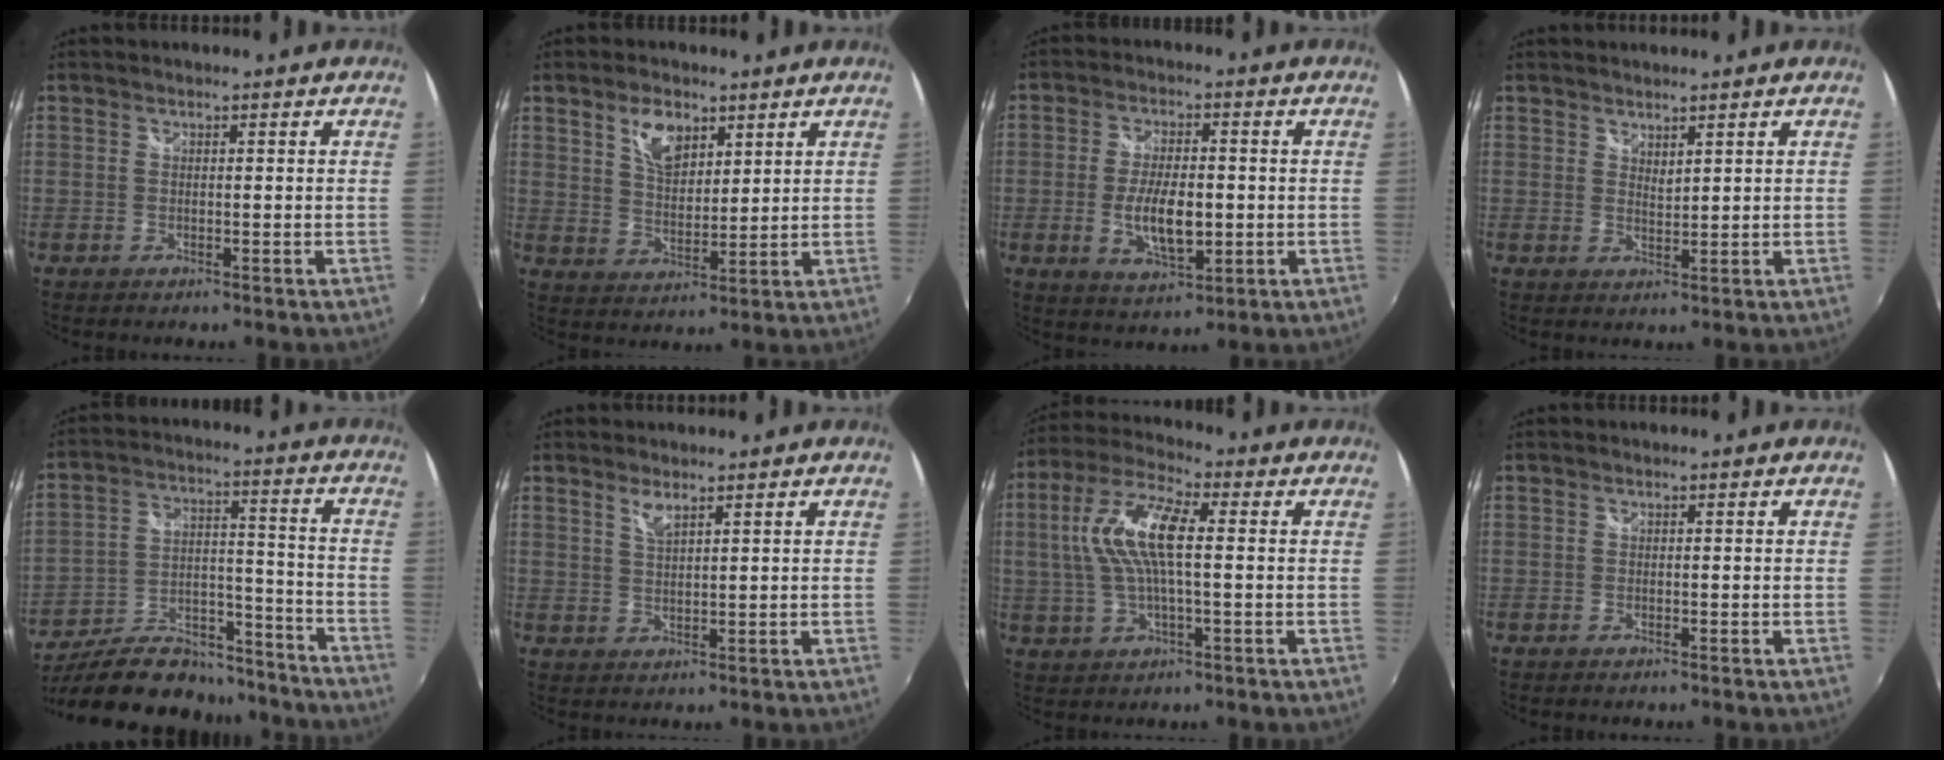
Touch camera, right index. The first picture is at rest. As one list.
[{"total": 7.2, "force": [4.0, 3.8, 4.6], "torque": [-0.078, 0.008, 0.074]}, {"total": 9.2, "force": [-1.4, 3.9, 8.2], "torque": [-0.156, -0.008, -0.020]}, {"total": 1.9, "force": [1.7, 0.6, 0.7], "torque": [-0.010, 0.000, 0.029]}, {"total": 23.7, "force": [-19.3, 9.8, 9.6], "torque": [-0.184, 0.032, -0.271]}, {"total": 2.5, "force": [1.8, 0.5, 1.7], "torque": [-0.030, -0.001, 0.030]}, {"total": 11.9, "force": [1.3, 3.6, 11.3], "torque": [-0.224, 0.013, 0.022]}, {"total": 0.0}]